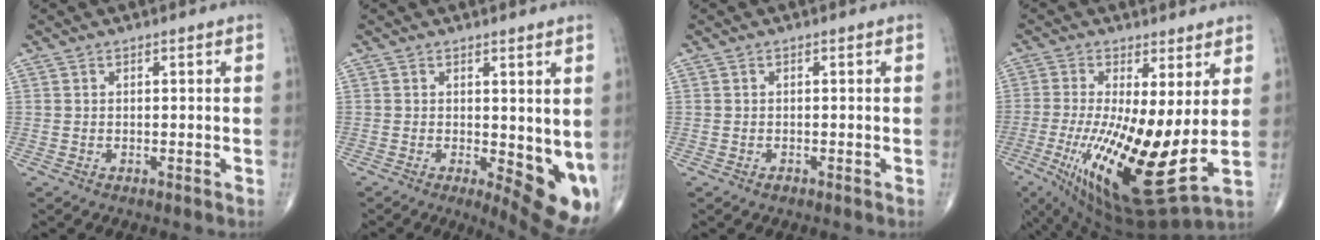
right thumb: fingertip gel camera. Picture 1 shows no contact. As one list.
[{"total": 10.3, "force": [-0.3, 4.1, 9.4], "torque": [-0.108, -0.023, 0.005]}, {"total": 0.7, "force": [-0.5, 0.4, 0.2], "torque": [0.002, 0.001, -0.009]}, {"total": 20.8, "force": [-1.3, 5.9, 19.9], "torque": [-0.384, -0.042, -0.004]}]